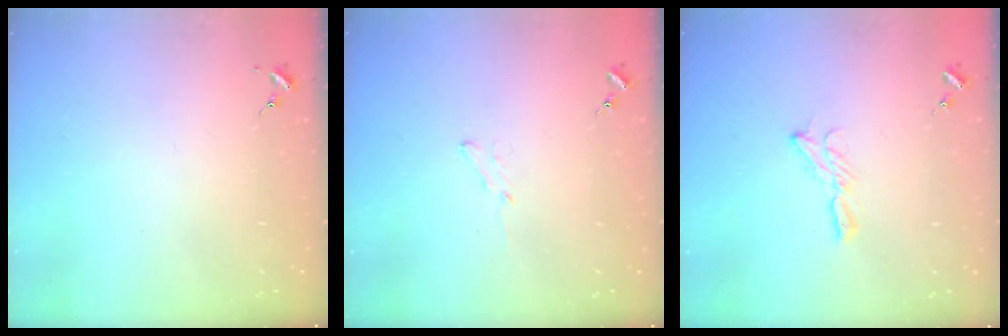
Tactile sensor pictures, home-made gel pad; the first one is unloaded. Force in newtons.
{"total": 3.6, "press": 3.6, "slide": 0.4}
{"total": 6.4, "press": 6.4, "slide": 0.4}